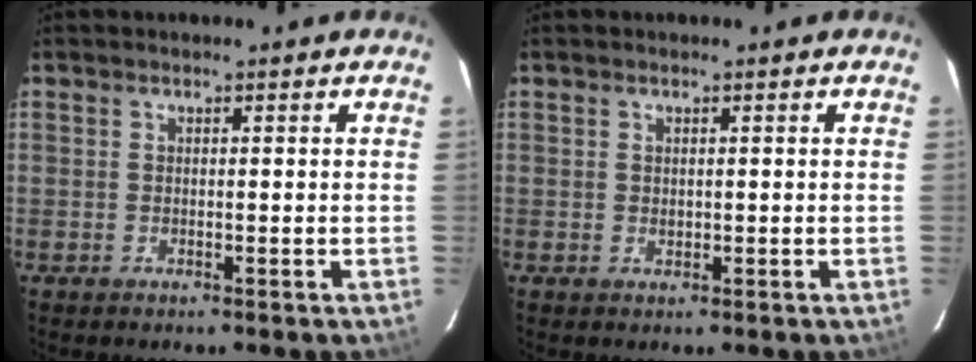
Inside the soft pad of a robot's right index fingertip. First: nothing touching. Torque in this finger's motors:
{"motor_torque": [-0.06, 0.03, 0.02, 0.00]}